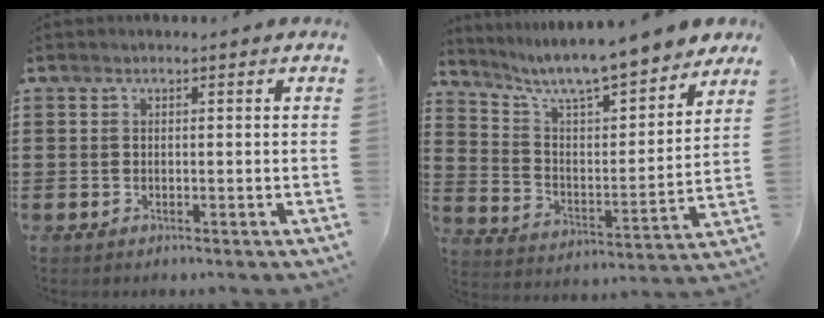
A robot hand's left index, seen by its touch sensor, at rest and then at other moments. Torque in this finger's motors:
{"motor_torque": [2.14, 0.00, 0.80, 0.21]}